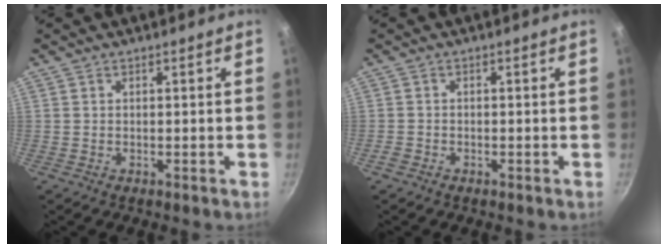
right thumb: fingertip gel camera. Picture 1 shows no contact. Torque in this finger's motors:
{"motor_torque": [-0.13, 0.08, -0.04, 0.00, 0.03]}